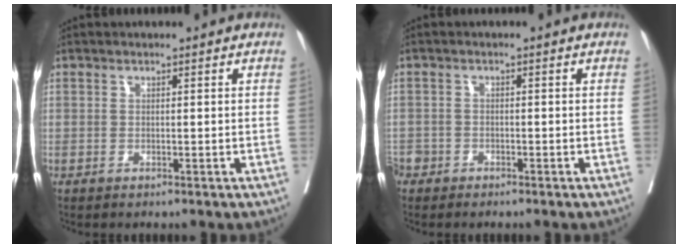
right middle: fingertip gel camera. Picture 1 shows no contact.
{"total": 3.1, "force": [-2.4, 1.9, 0.5], "torque": [-0.009, 0.001, -0.049]}